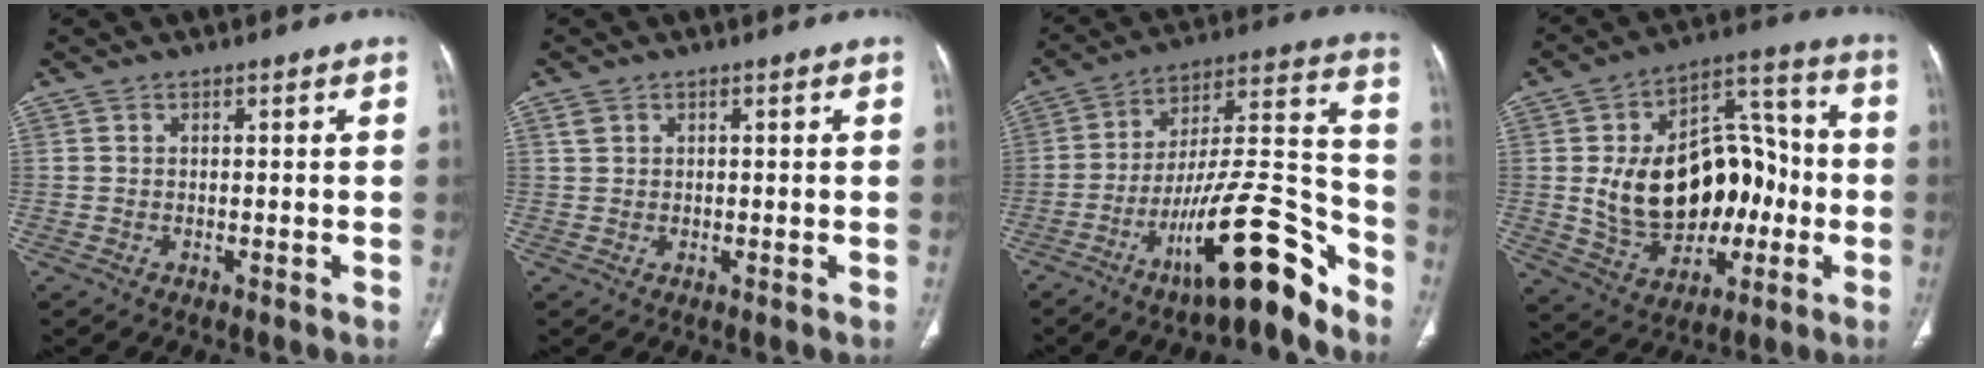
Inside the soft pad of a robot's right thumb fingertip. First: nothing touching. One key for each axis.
{"total": 1.4, "fx": 0.6, "fy": 1.2, "fz": 0.5, "tx": -0.003, "ty": 0.003, "tz": 0.012}
{"total": 20.8, "fx": -12.9, "fy": 5.1, "fz": 15.4, "tx": -0.243, "ty": 0.091, "tz": -0.214}
{"total": 22.7, "fx": -1.9, "fy": 15.1, "fz": 16.8, "tx": -0.227, "ty": 0.036, "tz": -0.013}